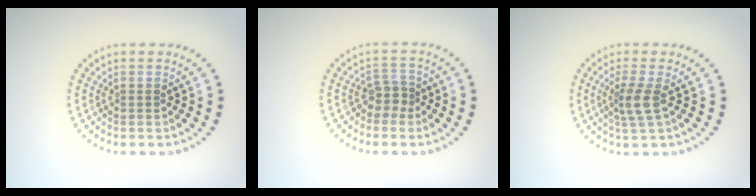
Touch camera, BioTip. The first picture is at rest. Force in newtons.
{"total": 1.9, "press": 1.5, "slide": 1.2}
{"total": 2.5, "press": 1.9, "slide": 1.6}